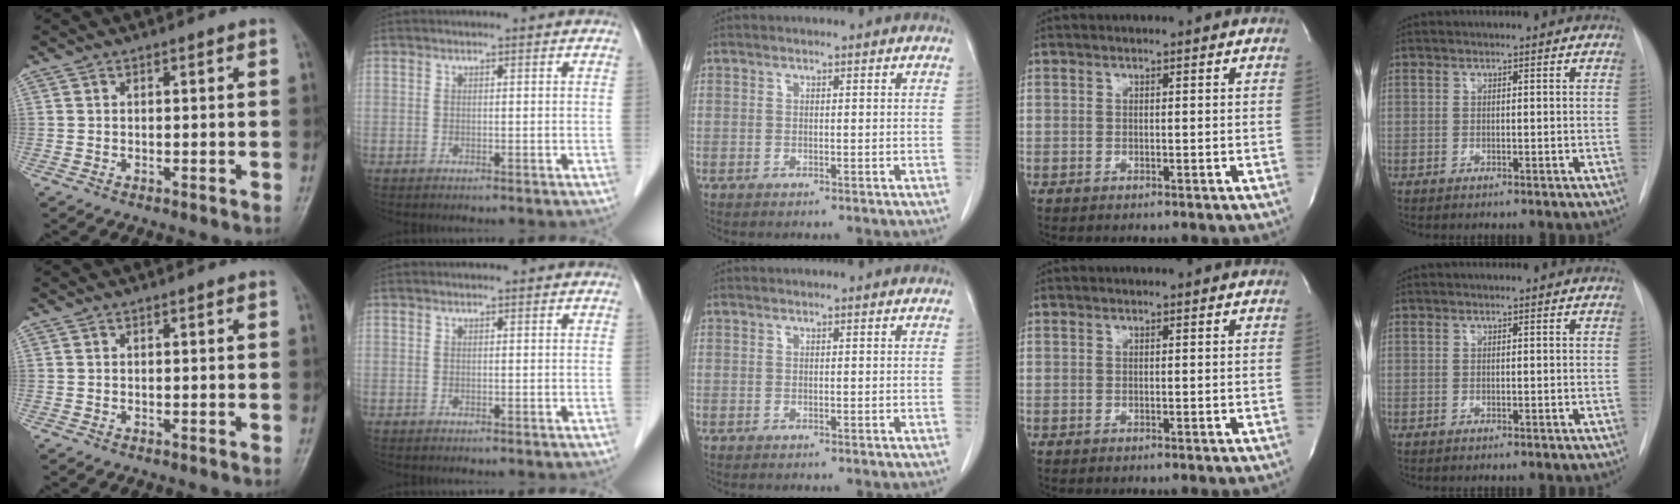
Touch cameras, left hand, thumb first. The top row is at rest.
{}